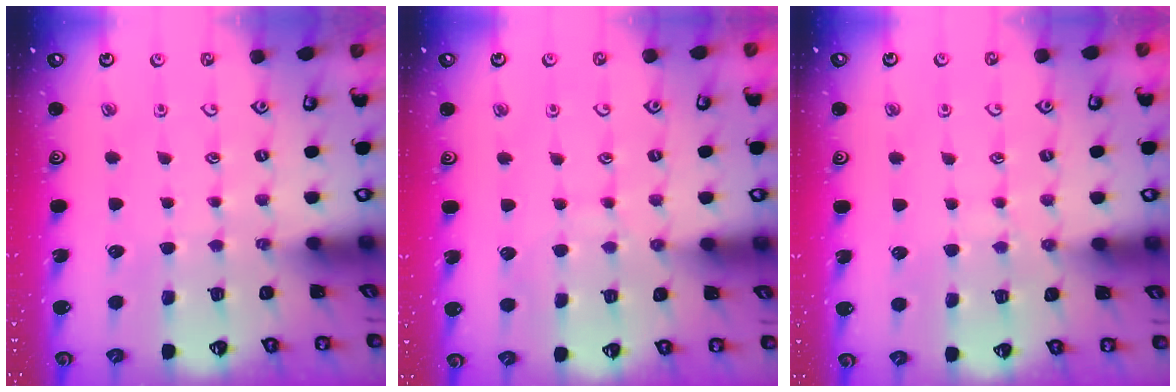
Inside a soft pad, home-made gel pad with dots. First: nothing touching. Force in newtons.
{"total": 5.1, "press": 5.0, "slide": 0.6}
{"total": 5.7, "press": 5.7, "slide": 0.6}